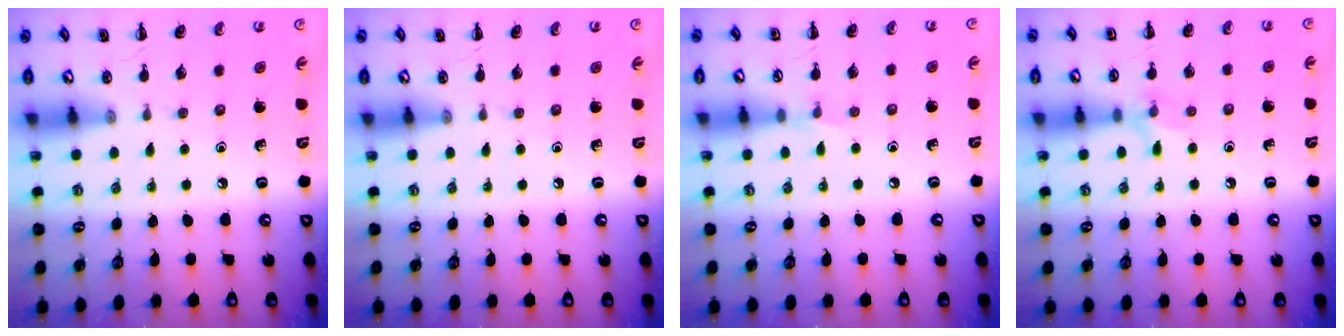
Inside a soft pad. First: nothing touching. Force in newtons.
{"total": 0.0}
{"total": 4.6, "press": 4.3, "slide": 1.6}
{"total": 6.6, "press": 6.4, "slide": 1.9}